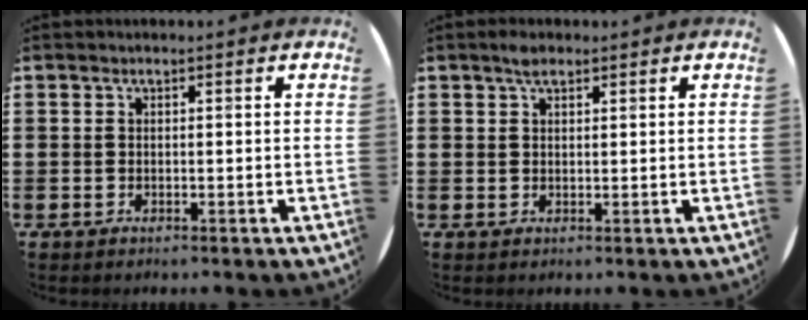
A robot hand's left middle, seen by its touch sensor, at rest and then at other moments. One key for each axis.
{"total": 1.8, "fx": 1.3, "fy": 0.7, "fz": 1.0, "tx": -0.014, "ty": 0.002, "tz": 0.021}